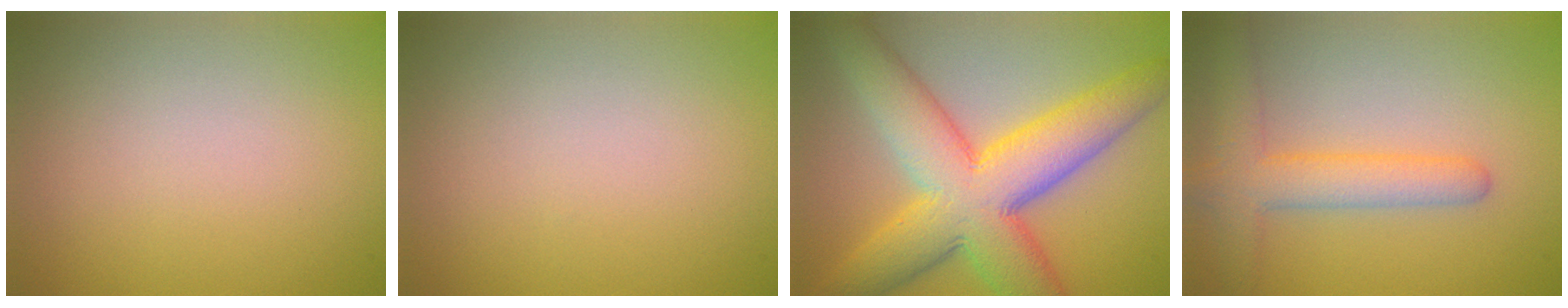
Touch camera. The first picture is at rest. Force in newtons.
{"total": 0.0}
{"total": 11.5, "press": 11.5, "slide": 0.5}
{"total": 4.6, "press": 4.6, "slide": 0.2}